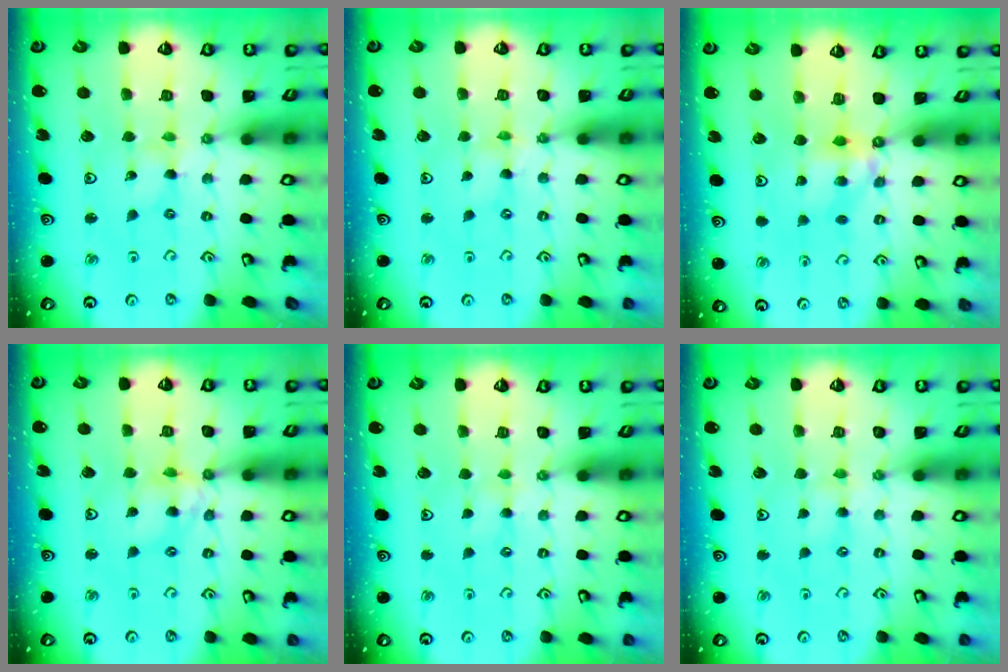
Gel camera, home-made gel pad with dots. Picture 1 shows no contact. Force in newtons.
{"total": 0.7, "press": 0.7, "slide": 0.2}
{"total": 5.4, "press": 5.4, "slide": 0.4}
{"total": 7.7, "press": 7.6, "slide": 0.8}
{"total": 1.6, "press": 1.5, "slide": 0.4}
{"total": 2.5, "press": 2.4, "slide": 0.5}